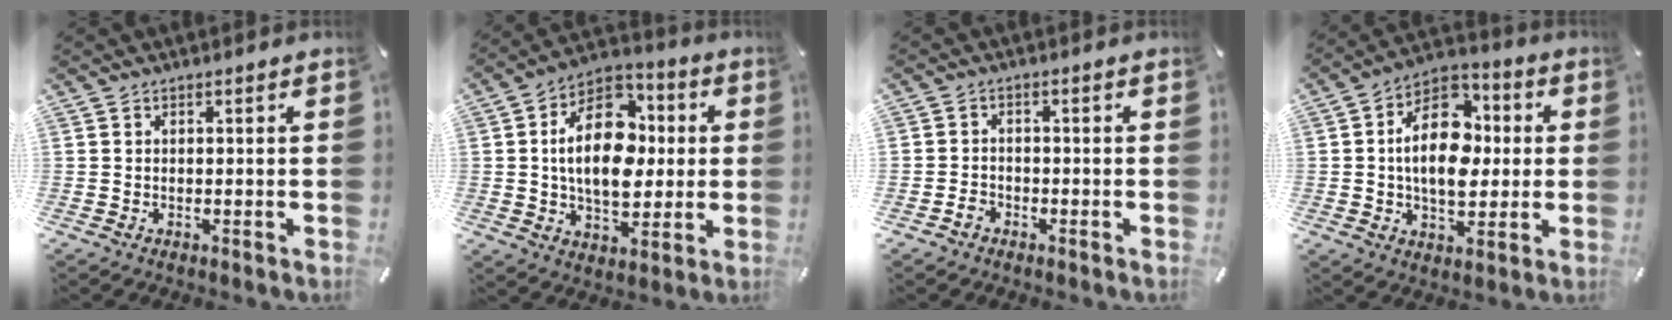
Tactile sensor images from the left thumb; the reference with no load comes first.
{"total": 18.3, "force": [1.6, 12.3, 13.4], "torque": [-0.241, 0.004, 0.026]}
{"total": 2.5, "force": [-1.4, 2.0, 0.6], "torque": [-0.009, 0.007, -0.030]}
{"total": 16.0, "force": [0.8, 11.1, 11.5], "torque": [-0.200, 0.004, 0.013]}